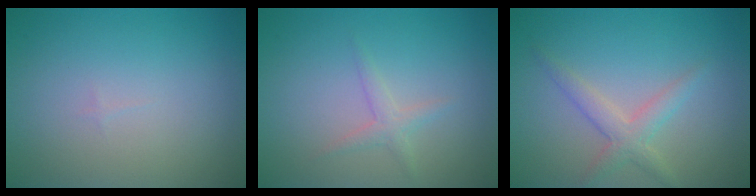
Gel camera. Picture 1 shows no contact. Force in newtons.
{"total": 1.3, "press": 1.3, "slide": 0.0}
{"total": 2.5, "press": 2.5, "slide": 0.0}